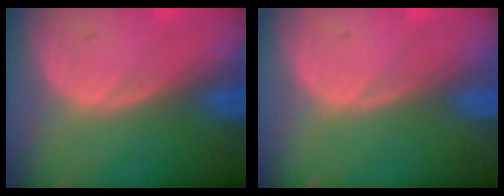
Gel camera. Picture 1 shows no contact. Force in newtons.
{"total": 0.0}